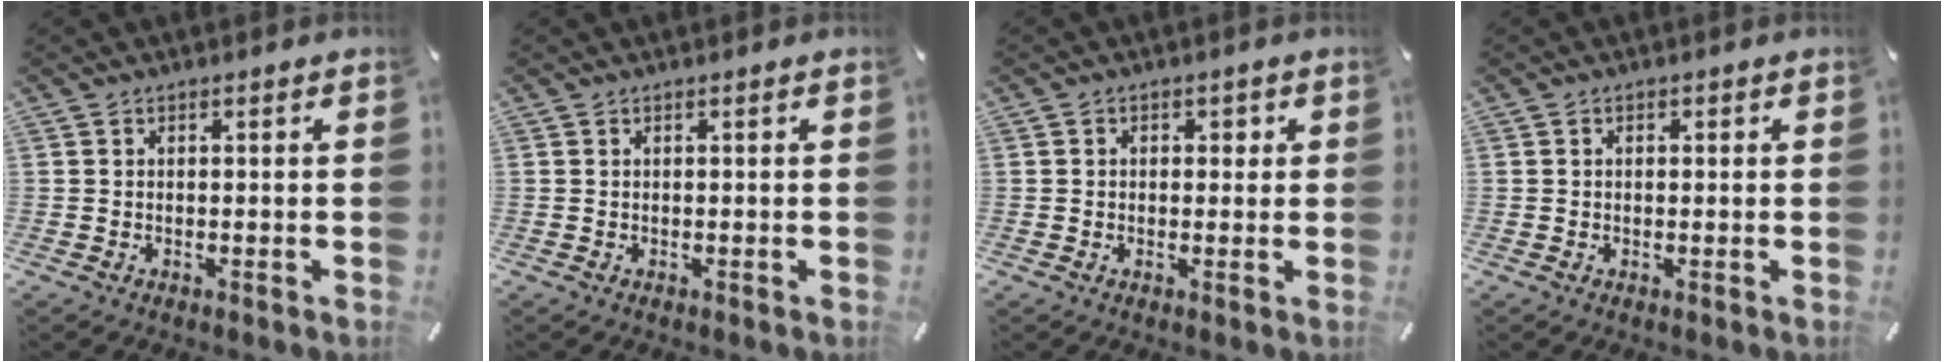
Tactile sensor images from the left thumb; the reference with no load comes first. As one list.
[{"total": 0.0}, {"total": 1.9, "force": [-0.2, 1.7, 0.8], "torque": [0.000, 0.004, -0.011]}, {"total": 0.8, "force": [0.0, 0.6, 0.4], "torque": [-0.008, 0.004, -0.002]}]